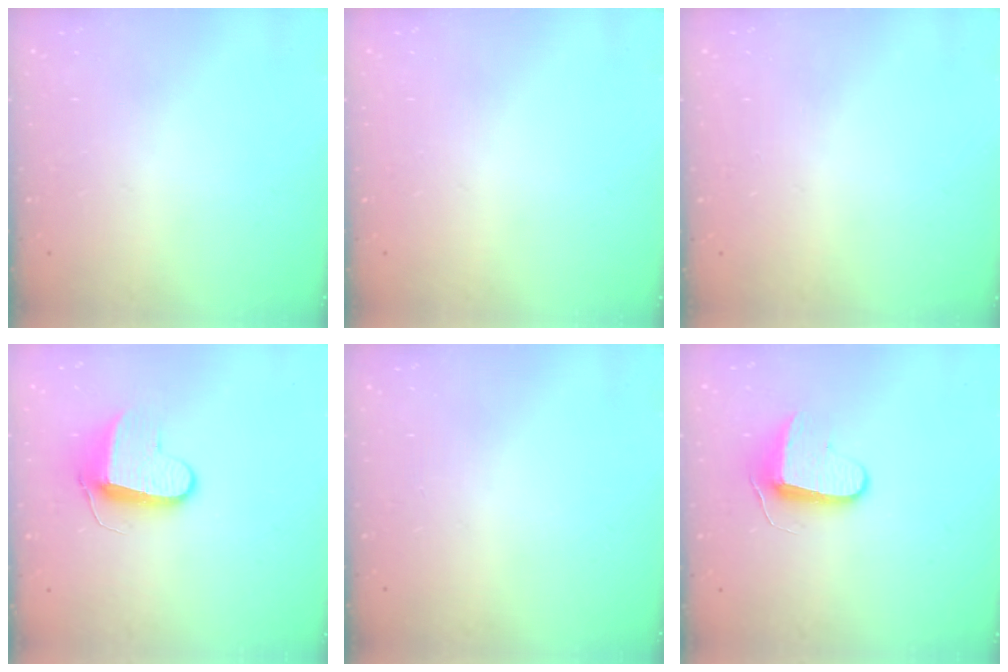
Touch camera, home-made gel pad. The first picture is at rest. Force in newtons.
{"total": 0.0}
{"total": 0.5, "press": 0.5, "slide": 0.1}
{"total": 9.0, "press": 9.0, "slide": 0.6}
{"total": 0.0}
{"total": 8.7, "press": 8.6, "slide": 0.5}